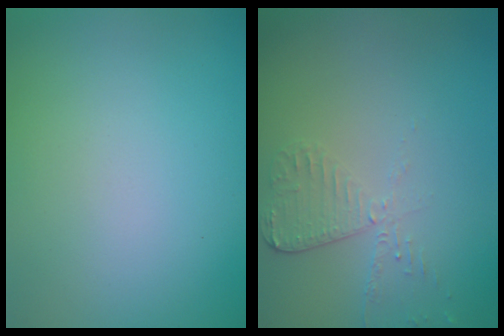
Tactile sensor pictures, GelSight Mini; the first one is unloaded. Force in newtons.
{"total": 2.0, "press": 1.9, "slide": 0.6}